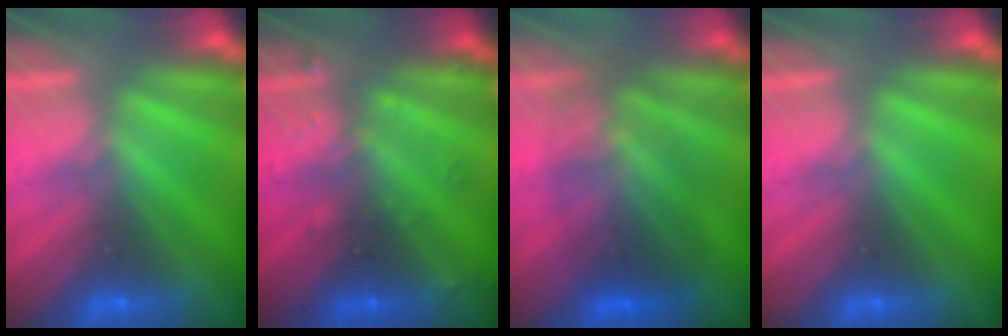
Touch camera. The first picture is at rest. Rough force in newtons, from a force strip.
{"total": 2.4}
{"total": 3.5}
{"total": 0.0}